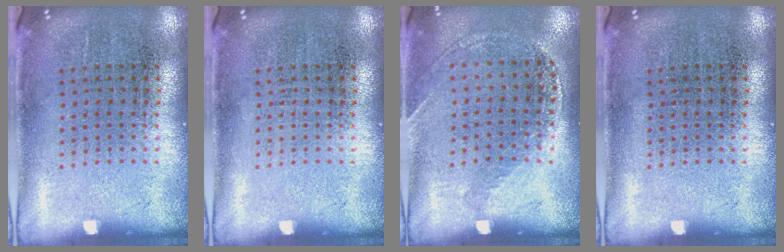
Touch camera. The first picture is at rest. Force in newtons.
{"total": 0.0}
{"total": 1.2, "press": 1.1, "slide": 0.4}
{"total": 0.0}